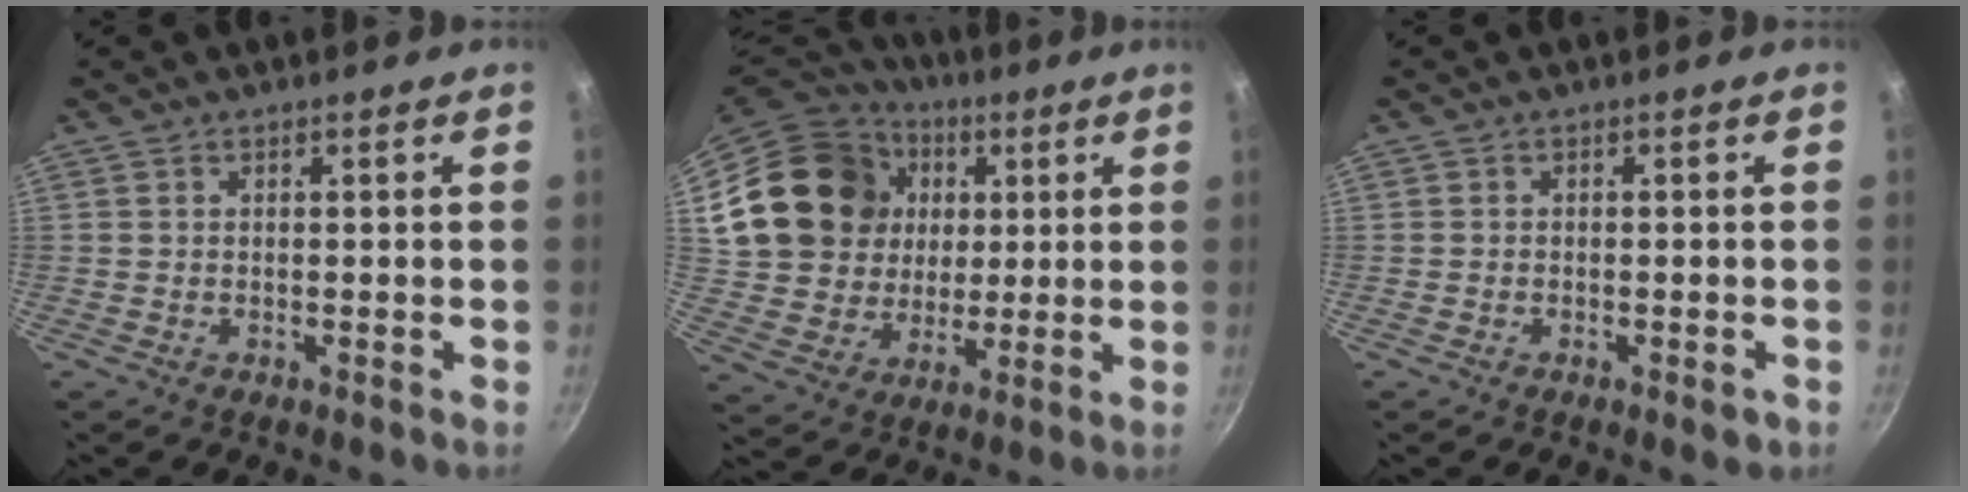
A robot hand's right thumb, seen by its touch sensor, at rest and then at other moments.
{"total": 23.3, "force": [5.8, 19.3, 11.7], "torque": [-0.203, 0.020, 0.115]}
{"total": 1.7, "force": [-0.9, 0.8, 1.3], "torque": [-0.021, 0.004, -0.012]}